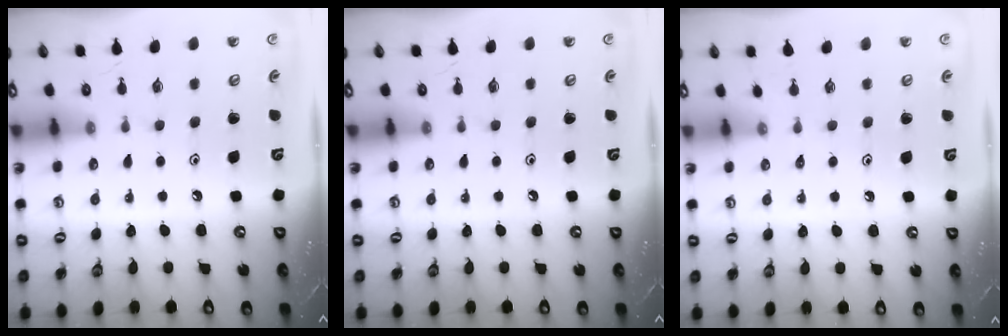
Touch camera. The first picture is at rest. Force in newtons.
{"total": 0.0}
{"total": 0.9, "press": 0.9, "slide": 0.2}